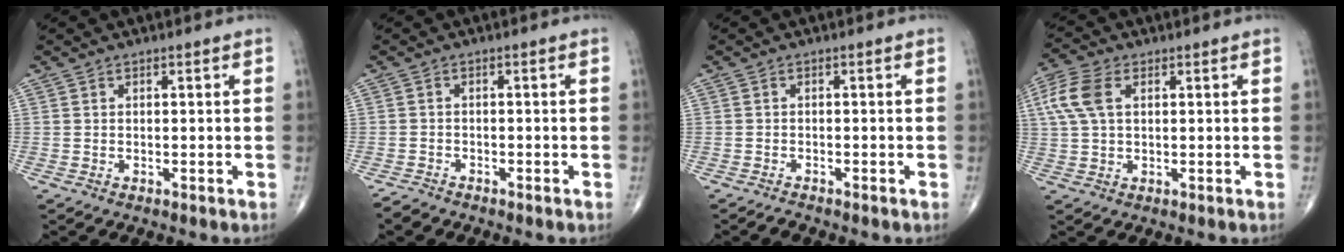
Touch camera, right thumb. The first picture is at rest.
{"total": 1.9, "force": [-1.8, 0.6, 0.0], "torque": [-0.004, -0.003, -0.037]}
{"total": 1.2, "force": [-1.1, 0.1, 0.2], "torque": [-0.005, 0.000, -0.022]}
{"total": 7.7, "force": [2.2, 4.4, 6.0], "torque": [-0.148, 0.016, 0.042]}